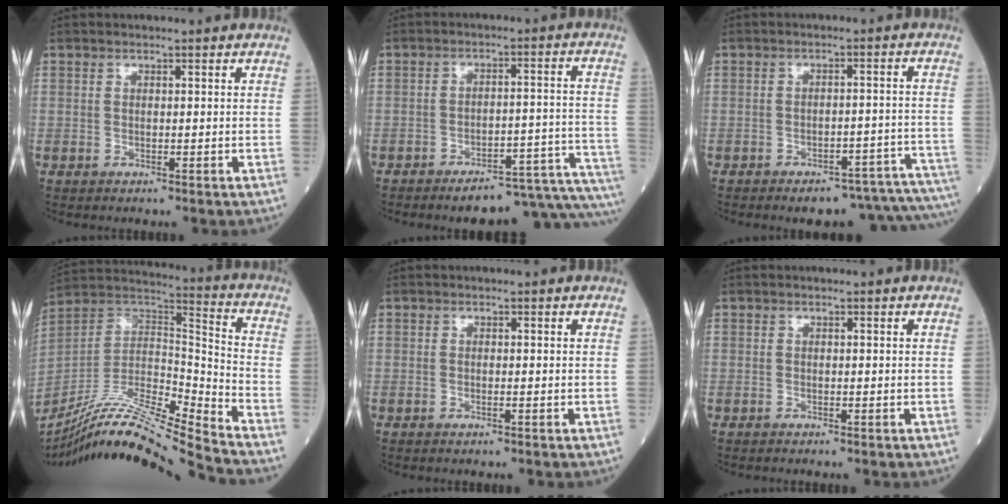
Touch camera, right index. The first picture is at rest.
{"total": 16.8, "force": [-15.3, 0.5, 6.9], "torque": [-0.016, 0.028, -0.193]}
{"total": 15.0, "force": [-14.2, 1.7, 4.7], "torque": [0.014, 0.029, -0.166]}
{"total": 20.6, "force": [-18.2, -1.4, 9.3], "torque": [-0.192, 0.008, -0.329]}
{"total": 0.0}
{"total": 0.0}